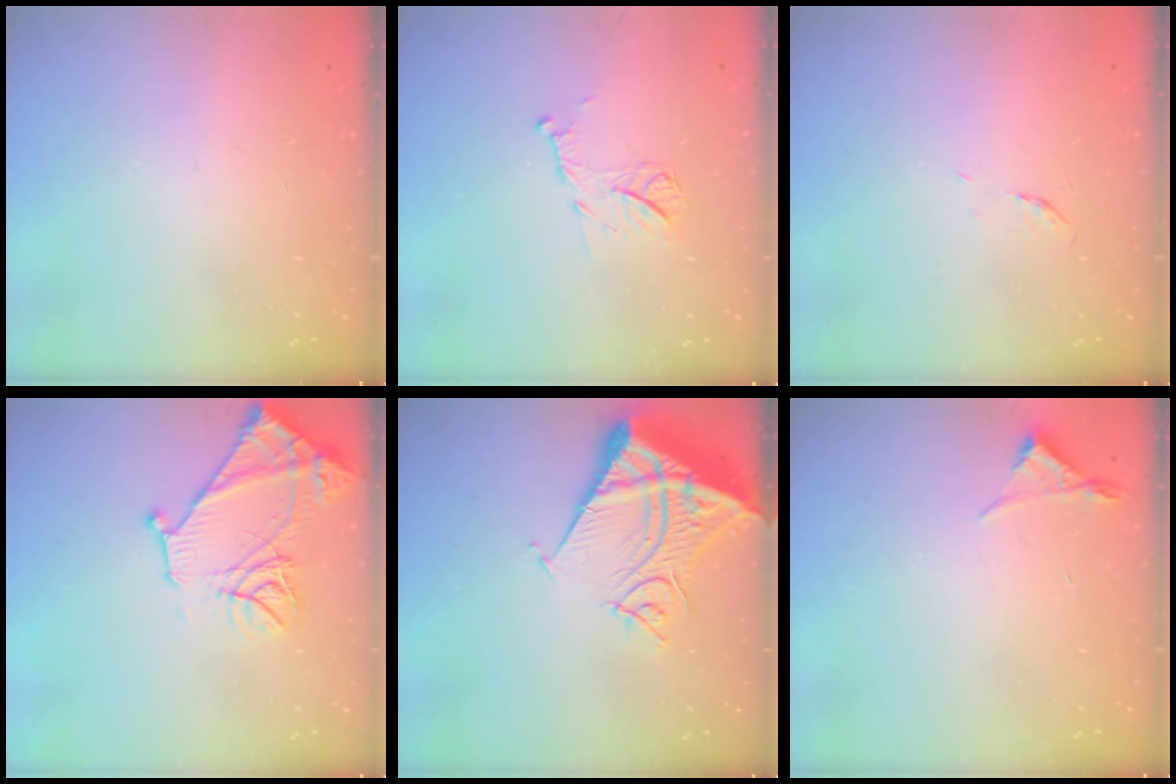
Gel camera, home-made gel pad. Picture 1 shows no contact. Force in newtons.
{"total": 10.1, "press": 10.1, "slide": 0.5}
{"total": 3.5, "press": 3.4, "slide": 0.5}
{"total": 13.5, "press": 13.4, "slide": 1.3}
{"total": 16.9, "press": 16.7, "slide": 2.3}
{"total": 4.2, "press": 4.1, "slide": 0.5}